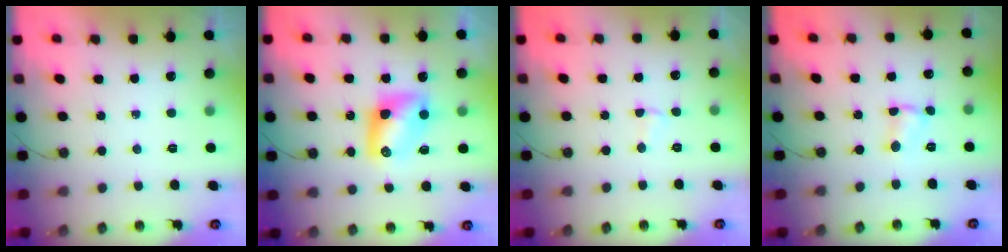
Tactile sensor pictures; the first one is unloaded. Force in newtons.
{"total": 9.0, "press": 9.0, "slide": 0.2}
{"total": 2.8, "press": 2.7, "slide": 0.5}
{"total": 2.1, "press": 2.1, "slide": 0.3}